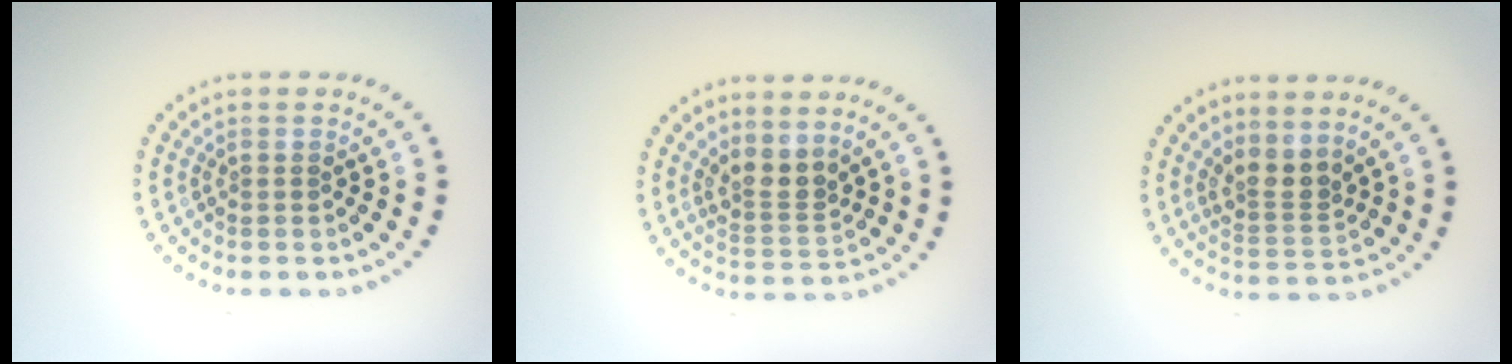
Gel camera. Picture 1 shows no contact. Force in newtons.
{"total": 2.6, "press": 1.9, "slide": 1.8}
{"total": 2.6, "press": 1.8, "slide": 1.8}